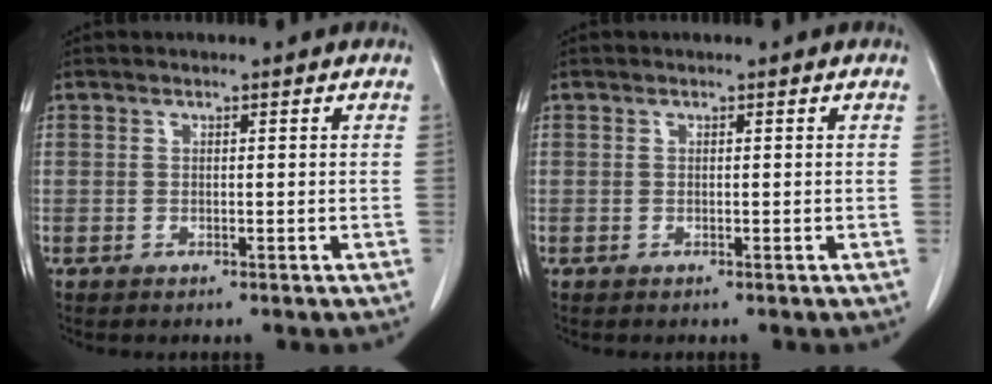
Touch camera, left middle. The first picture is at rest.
{"total": 0.0}